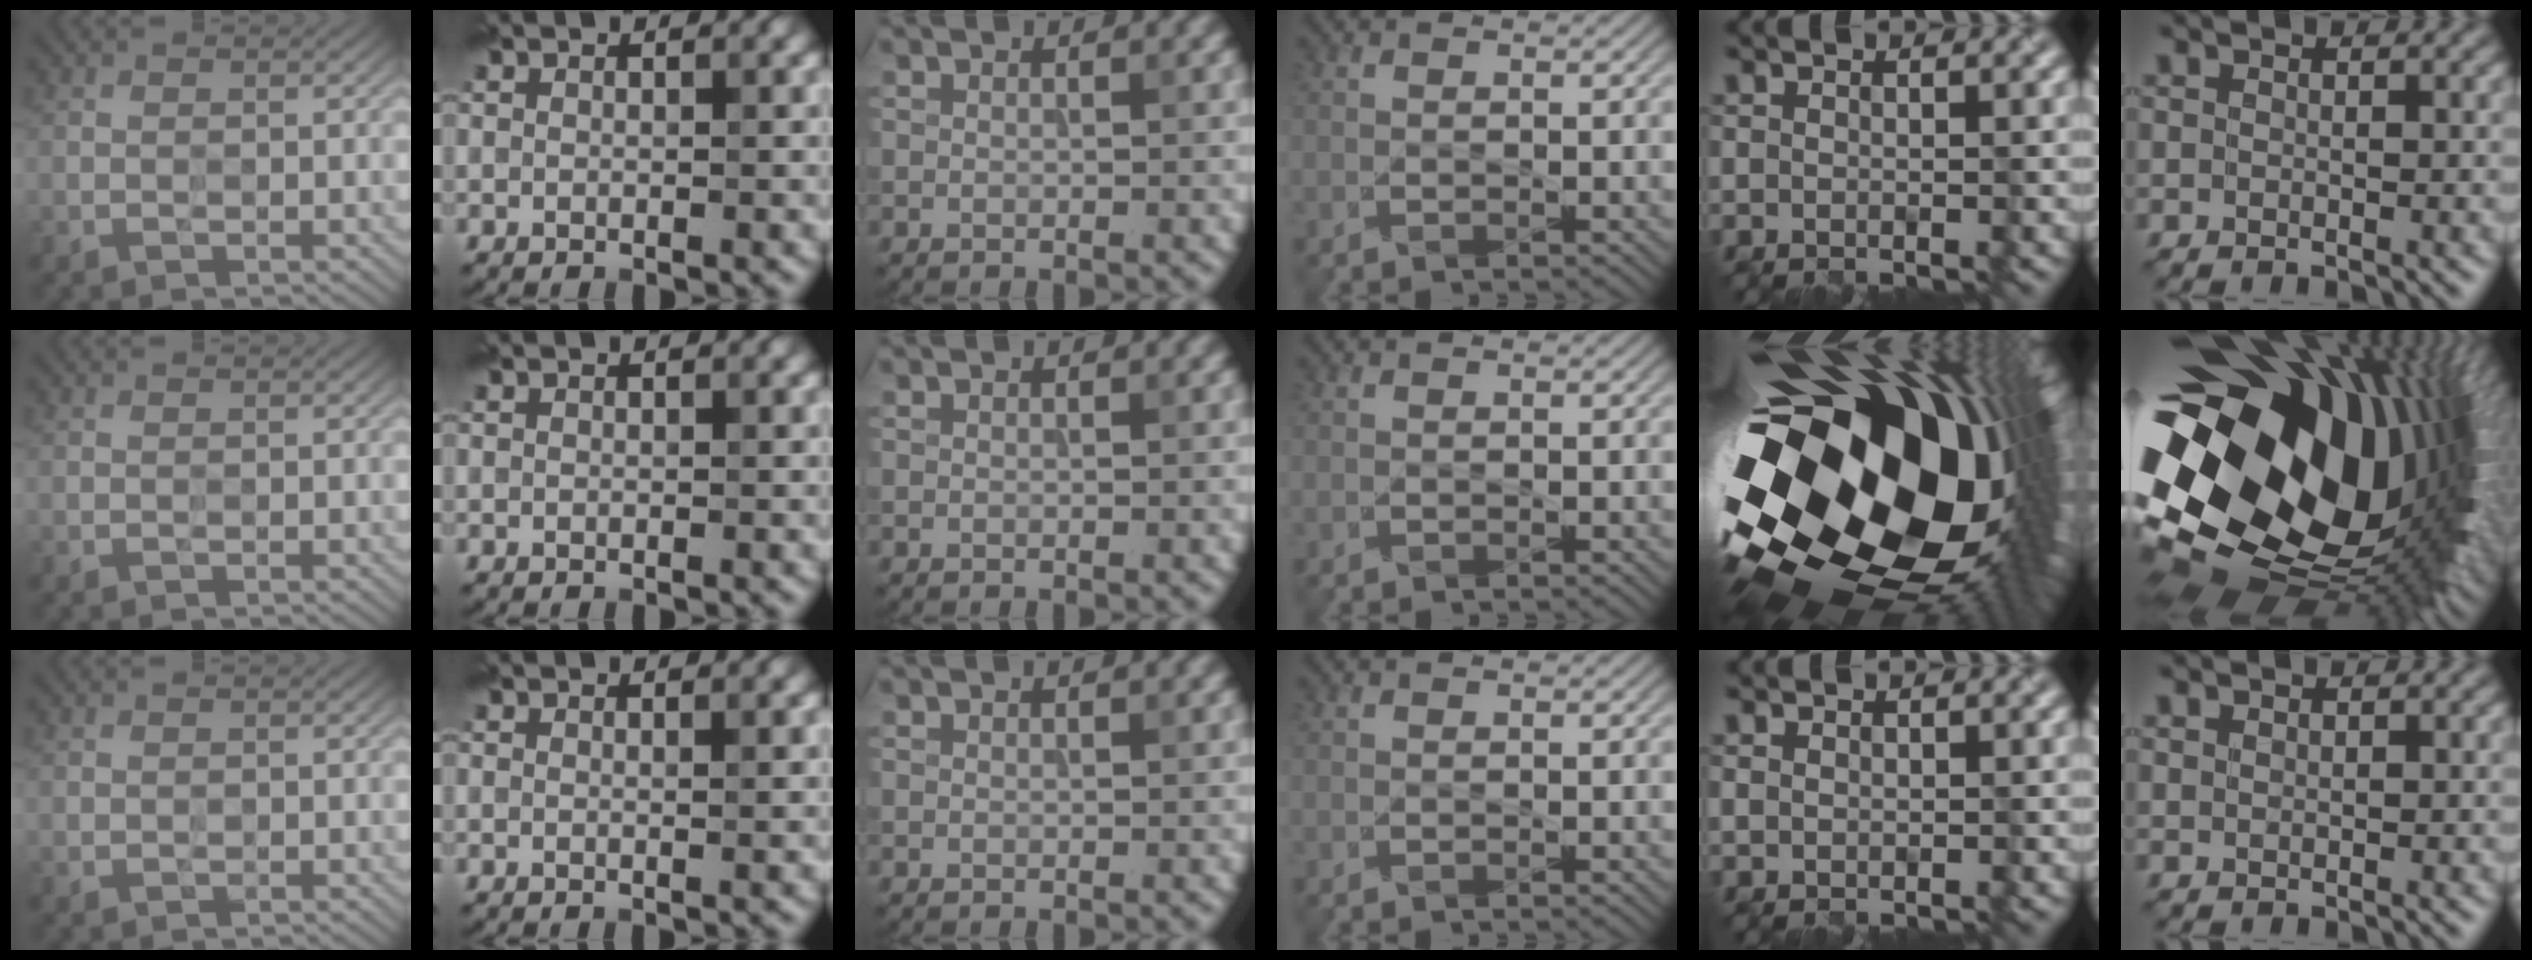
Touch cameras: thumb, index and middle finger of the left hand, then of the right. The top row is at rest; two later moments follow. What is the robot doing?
{"motion": "wipe", "object": "plastic plate"}